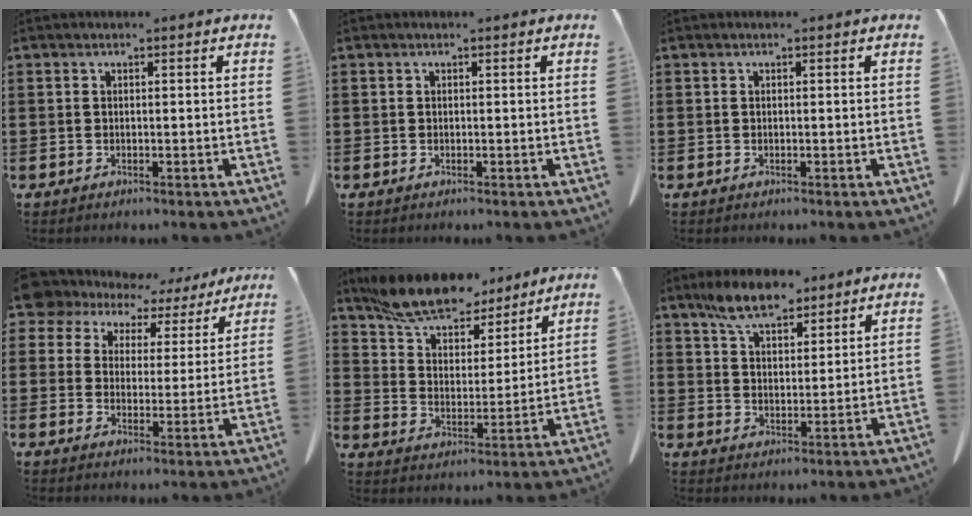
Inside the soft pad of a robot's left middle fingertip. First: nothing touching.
{"total": 0.0}
{"total": 0.0}
{"total": 6.7, "force": [6.0, 2.8, 1.0], "torque": [-0.052, -0.032, 0.109]}
{"total": 9.5, "force": [8.8, 2.2, 2.8], "torque": [-0.094, -0.046, 0.165]}
{"total": 7.7, "force": [6.1, 3.1, 3.5], "torque": [-0.081, -0.006, 0.113]}